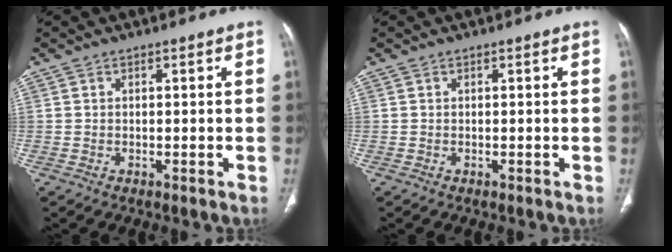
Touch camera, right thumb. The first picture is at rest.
{"total": 0.0}